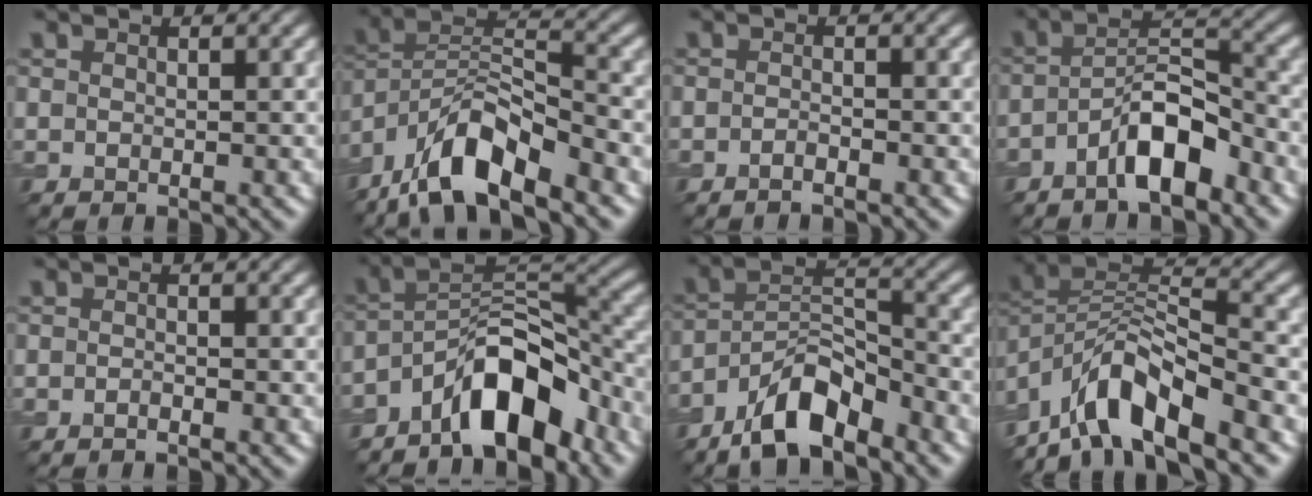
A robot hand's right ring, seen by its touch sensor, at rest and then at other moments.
{"total": 9.4, "force": [-6.7, 2.8, 6.0], "torque": [-0.097, 0.009, -0.133]}
{"total": 0.9, "force": [-0.7, 0.2, 0.6], "torque": [-0.010, 0.000, -0.014]}
{"total": 5.6, "force": [-3.1, 1.8, 4.3], "torque": [-0.074, 0.013, -0.058]}
{"total": 0.6, "force": [-0.5, 0.1, 0.4], "torque": [-0.006, -0.001, -0.009]}
{"total": 8.4, "force": [-5.5, 3.2, 5.6], "torque": [-0.075, 0.014, -0.104]}
{"total": 7.1, "force": [-5.1, 2.4, 4.2], "torque": [-0.069, 0.010, -0.098]}
{"total": 8.9, "force": [-6.0, 2.9, 5.8], "torque": [-0.090, 0.009, -0.121]}